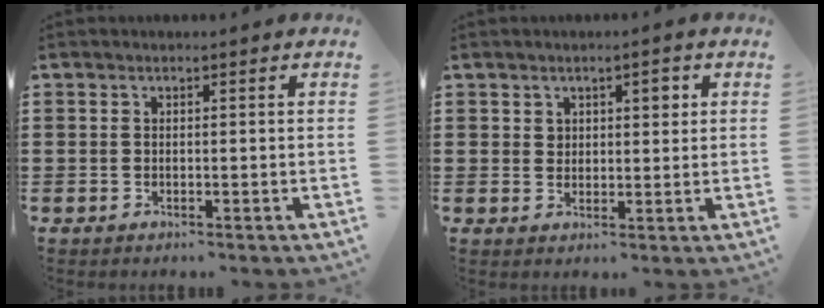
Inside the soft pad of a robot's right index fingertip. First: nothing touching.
{"total": 2.3, "force": [1.3, 1.5, 1.1], "torque": [-0.011, 0.001, 0.019]}